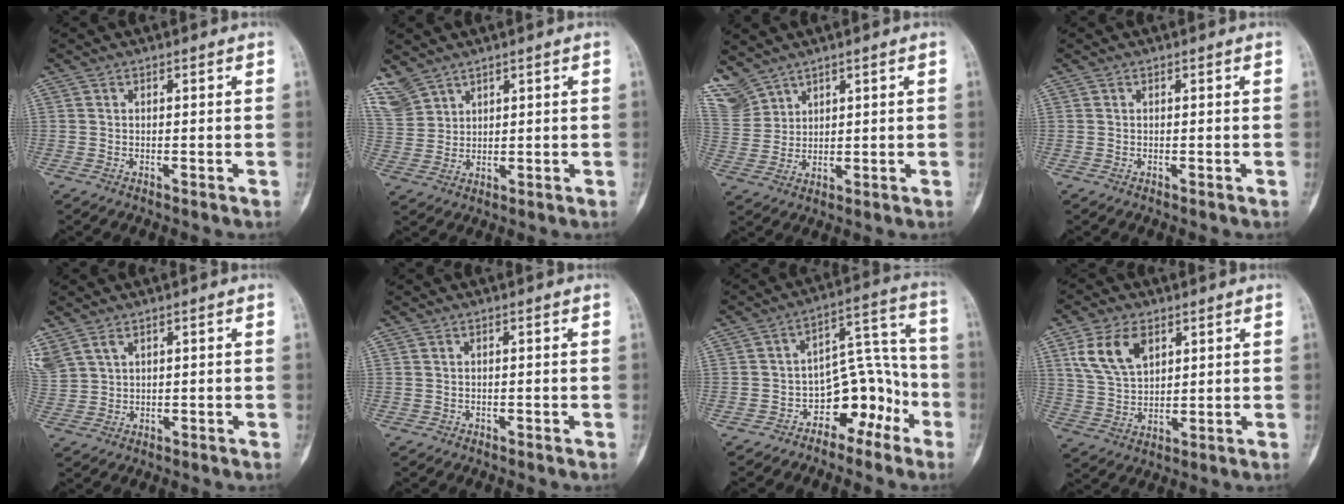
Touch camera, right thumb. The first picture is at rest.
{"total": 7.7, "force": [5.7, 4.7, 2.4], "torque": [-0.058, -0.009, 0.136]}
{"total": 7.6, "force": [6.2, 4.0, 1.8], "torque": [-0.043, -0.016, 0.150]}
{"total": 0.0}
{"total": 6.5, "force": [3.4, 4.2, 3.6], "torque": [-0.101, 0.005, 0.081]}
{"total": 0.0}
{"total": 10.4, "force": [-5.5, 6.9, 5.6], "torque": [-0.020, 0.100, -0.087]}
{"total": 10.1, "force": [4.6, 6.0, 6.7], "torque": [-0.116, -0.012, 0.094]}